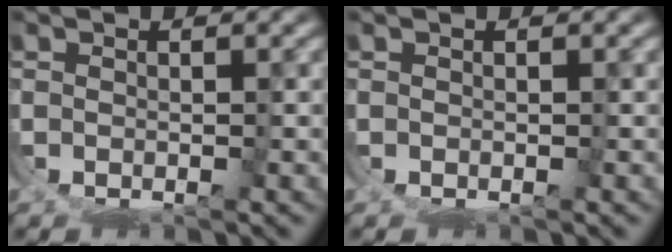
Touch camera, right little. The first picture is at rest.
{"total": 0.0}